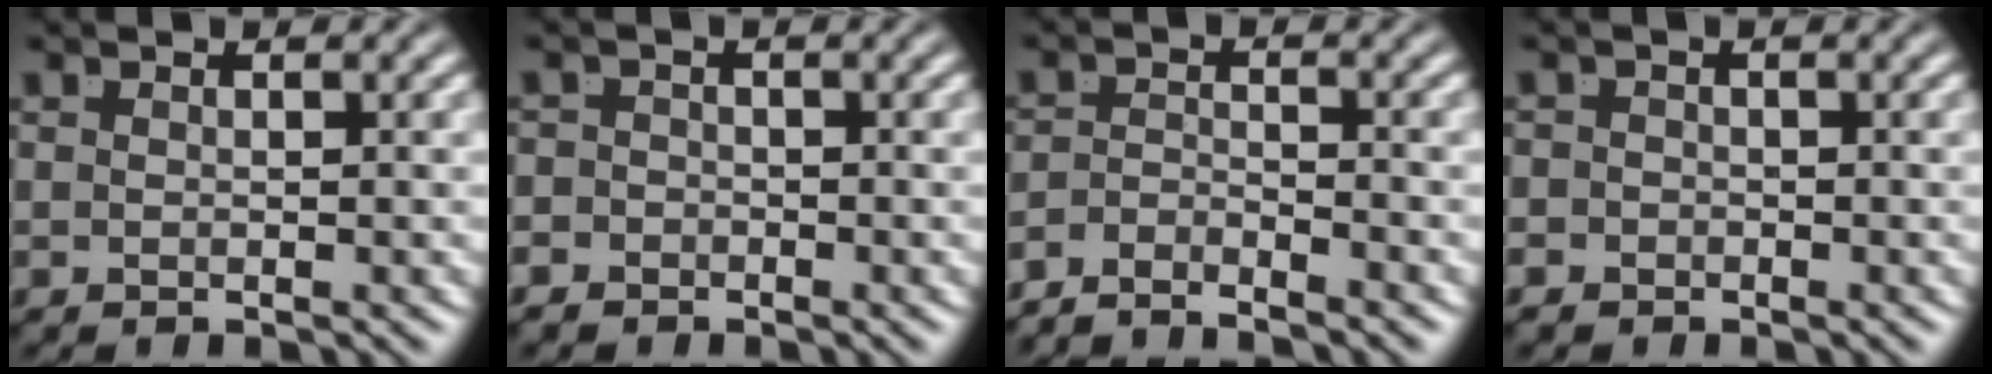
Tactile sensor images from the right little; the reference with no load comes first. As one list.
[{"total": 2.2, "force": [-1.7, 1.4, -0.2], "torque": [-0.002, -0.017, -0.027]}, {"total": 3.6, "force": [-3.4, 0.8, 0.9], "torque": [-0.010, -0.010, -0.060]}, {"total": 1.8, "force": [-1.4, 1.2, -0.1], "torque": [-0.002, -0.014, -0.021]}]